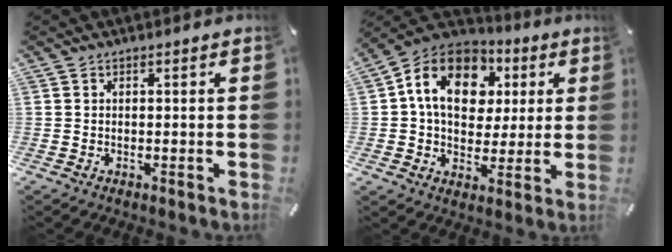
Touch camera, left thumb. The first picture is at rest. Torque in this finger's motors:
{"motor_torque": [1.29, 1.24, 2.08, -0.69, 0.30]}